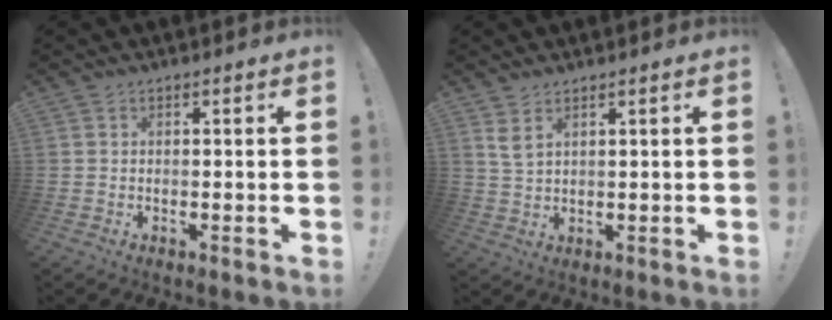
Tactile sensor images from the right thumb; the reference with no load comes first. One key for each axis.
{"total": 3.6, "fx": 2.3, "fy": 1.2, "fz": 2.5, "tx": -0.044, "ty": -0.010, "tz": 0.041}